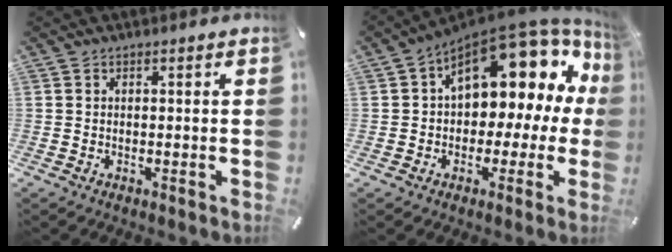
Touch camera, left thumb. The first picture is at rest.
{"total": 14.7, "force": [6.9, 8.9, 9.5], "torque": [-0.118, -0.065, 0.112]}